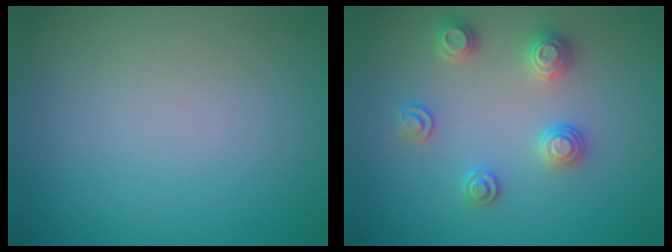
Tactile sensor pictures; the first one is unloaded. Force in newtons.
{"total": 2.9, "press": 2.9, "slide": 0.2}